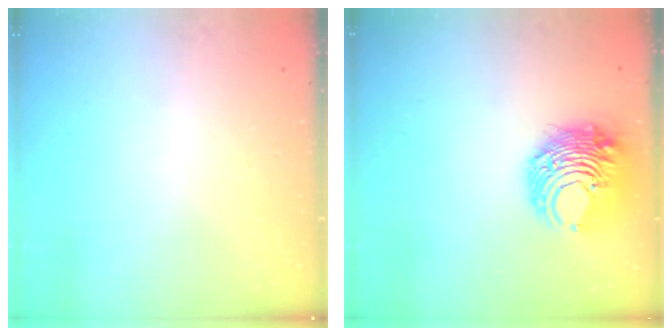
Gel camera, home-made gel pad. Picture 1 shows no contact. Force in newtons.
{"total": 11.6, "press": 11.5, "slide": 0.6}